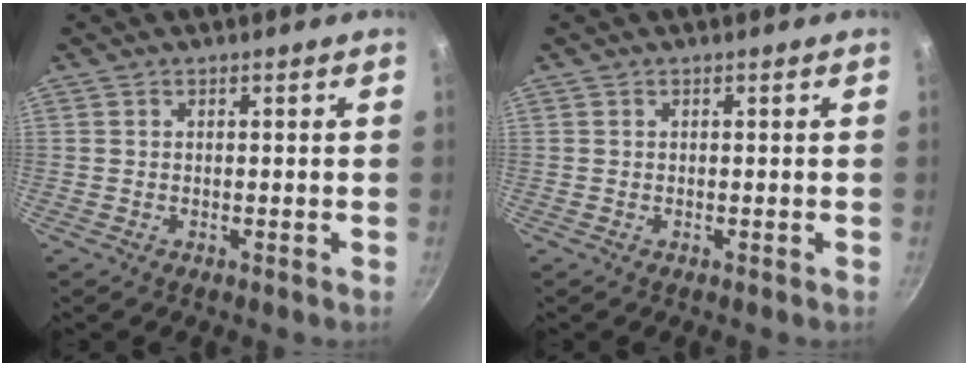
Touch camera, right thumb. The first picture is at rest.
{"total": 0.0}